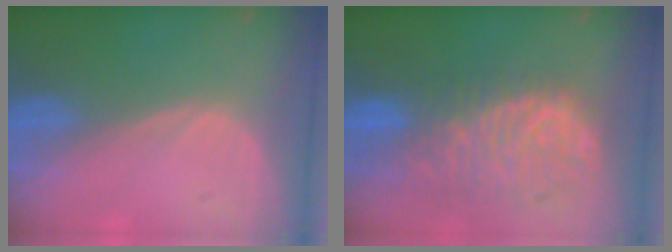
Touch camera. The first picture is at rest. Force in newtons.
{"total": 11.3, "press": 9.7, "slide": 5.7}